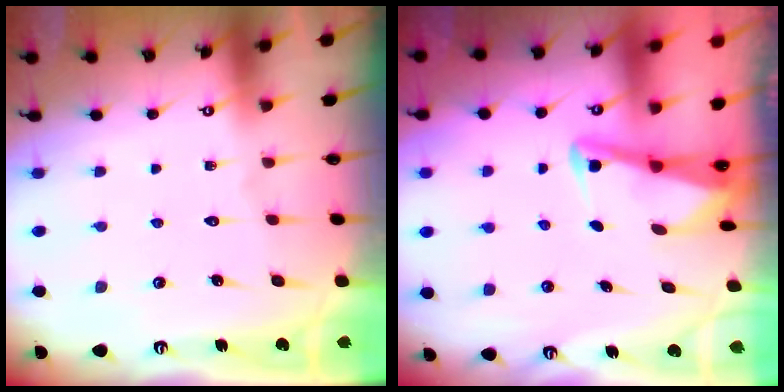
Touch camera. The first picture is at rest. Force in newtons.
{"total": 2.8, "press": 2.8, "slide": 0.4}